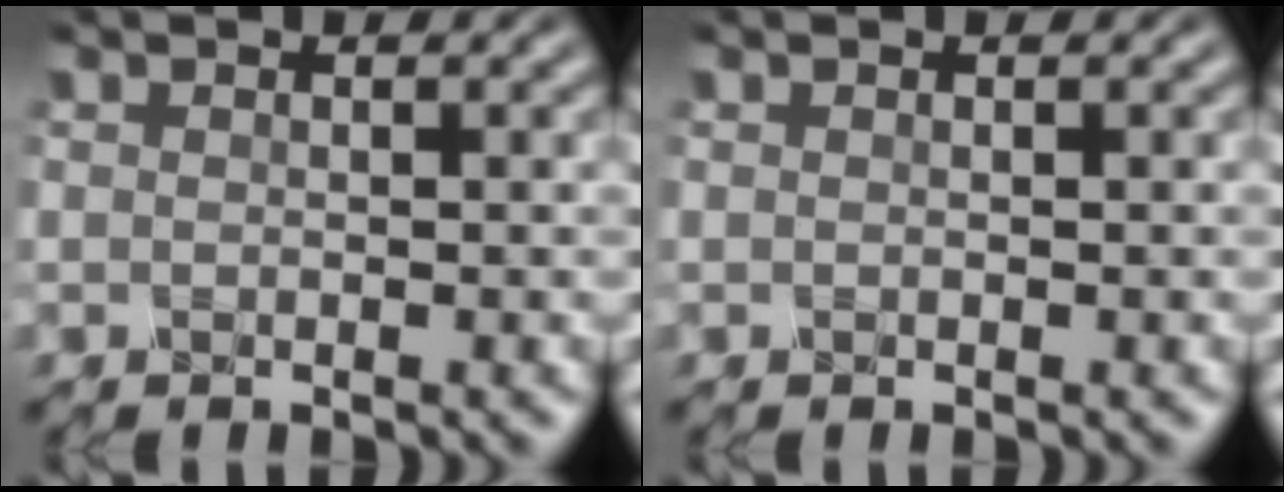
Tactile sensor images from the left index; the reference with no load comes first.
{"total": 0.0}